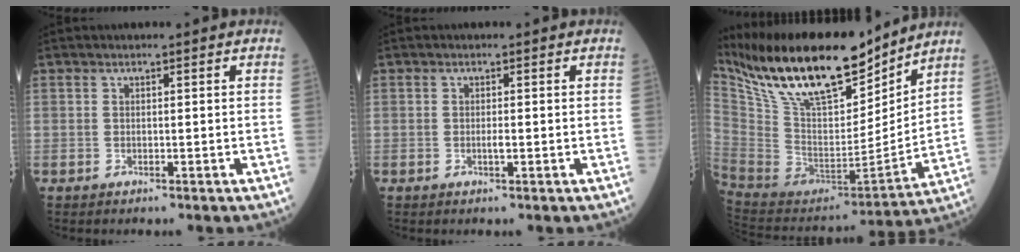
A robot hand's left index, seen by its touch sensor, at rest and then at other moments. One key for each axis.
{"total": 0.9, "fx": -0.3, "fy": 0.2, "fz": 0.8, "tx": -0.017, "ty": -0.002, "tz": -0.007}
{"total": 23.6, "fx": 18.4, "fy": 6.4, "fz": 13.4, "tx": -0.249, "ty": 0.001, "tz": 0.331}